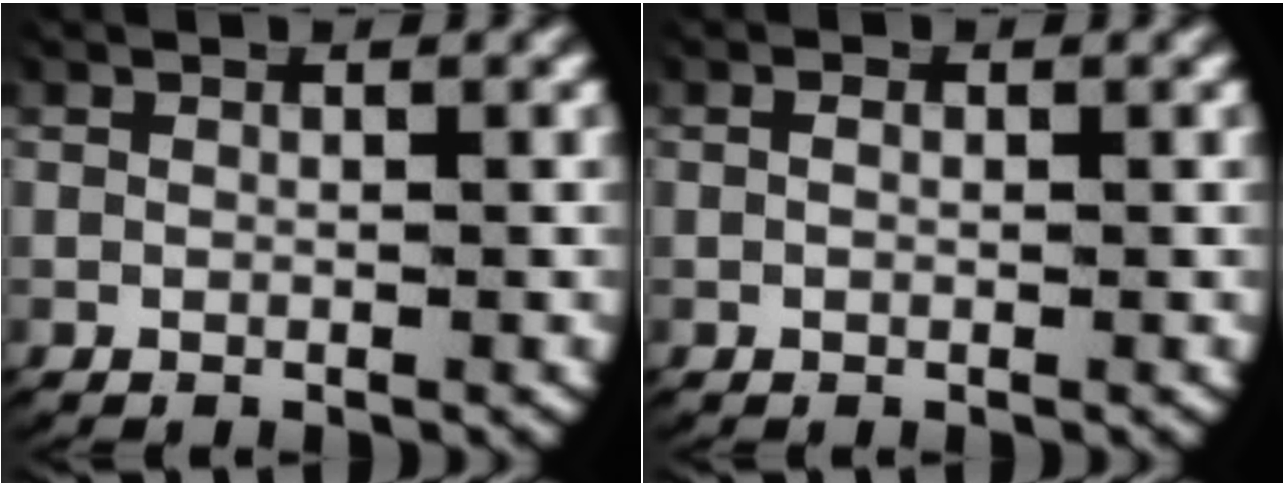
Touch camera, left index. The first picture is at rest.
{"total": 0.5, "force": [-0.1, 0.3, 0.4], "torque": [-0.010, -0.005, 0.002]}